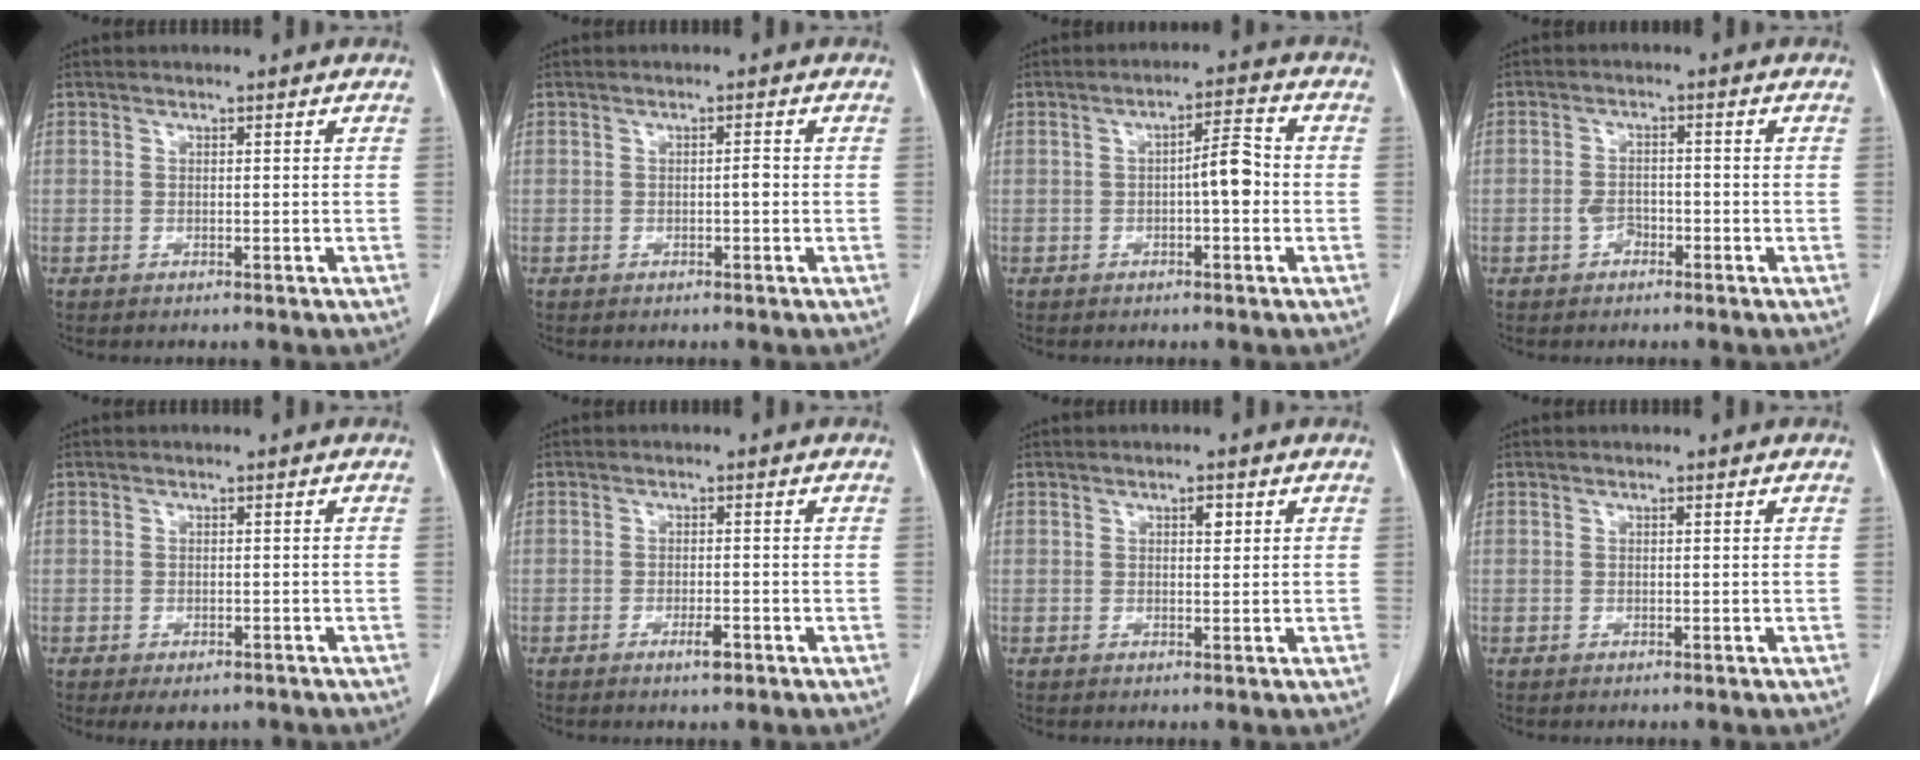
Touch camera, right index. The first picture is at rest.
{"total": 1.0, "force": [-0.2, 0.1, 1.0], "torque": [-0.014, 0.002, -0.004]}
{"total": 4.7, "force": [-0.6, 0.9, 4.5], "torque": [-0.067, 0.014, -0.010]}
{"total": 2.4, "force": [-1.2, 1.4, 1.4], "torque": [-0.024, 0.005, -0.020]}
{"total": 3.4, "force": [-2.5, 1.8, 1.3], "torque": [-0.010, -0.001, -0.028]}
{"total": 2.2, "force": [-1.3, 0.4, 1.7], "torque": [-0.029, -0.001, -0.019]}
{"total": 1.4, "force": [0.6, 0.6, 1.2], "torque": [-0.020, 0.001, 0.010]}
{"total": 0.0}